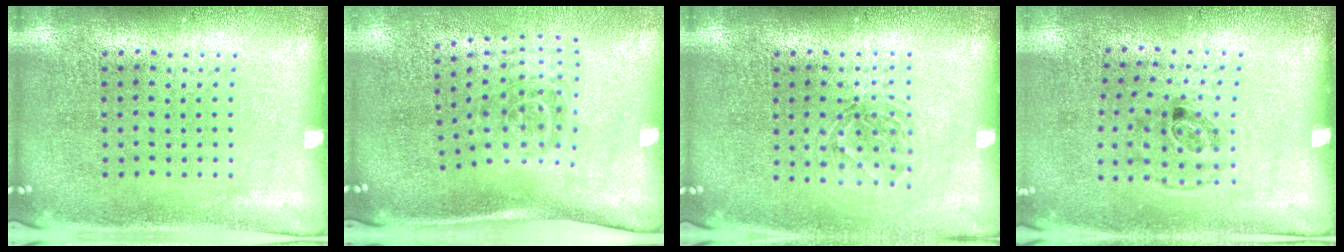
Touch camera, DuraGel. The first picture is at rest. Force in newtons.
{"total": 1.8, "press": 1.2, "slide": 1.4}
{"total": 1.3, "press": 1.1, "slide": 0.6}
{"total": 1.2, "press": 0.7, "slide": 0.9}